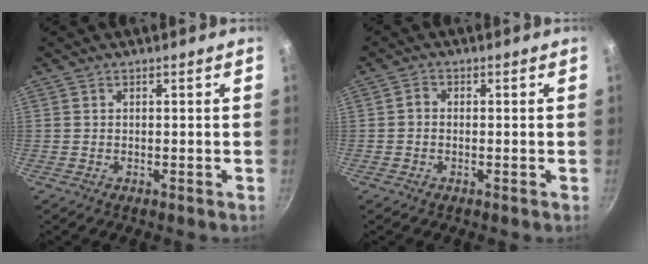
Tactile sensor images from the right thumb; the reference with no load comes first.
{"total": 1.3, "force": [-0.3, 1.0, 0.7], "torque": [-0.013, 0.007, -0.008]}